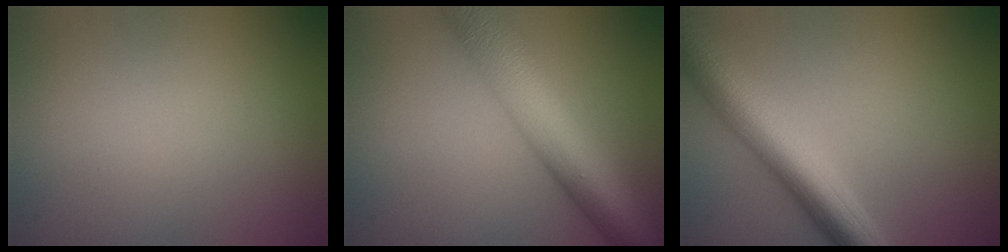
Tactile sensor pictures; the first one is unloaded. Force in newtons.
{"total": 9.6, "press": 9.6, "slide": 0.1}
{"total": 7.4, "press": 7.4, "slide": 0.3}